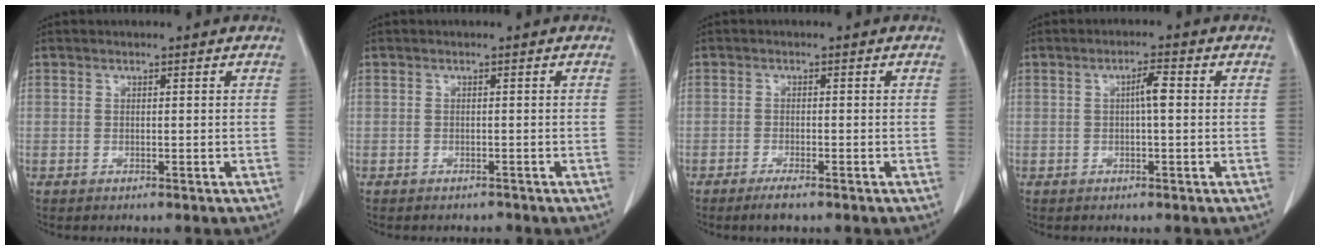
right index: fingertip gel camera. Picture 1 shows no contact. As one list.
[{"total": 1.4, "force": [-1.3, 0.5, 0.0], "torque": [-0.001, 0.000, -0.021]}, {"total": 2.4, "force": [-1.8, 0.4, 1.5], "torque": [-0.030, -0.004, -0.033]}, {"total": 2.8, "force": [0.2, 0.3, 2.8], "torque": [-0.047, 0.004, 0.003]}]